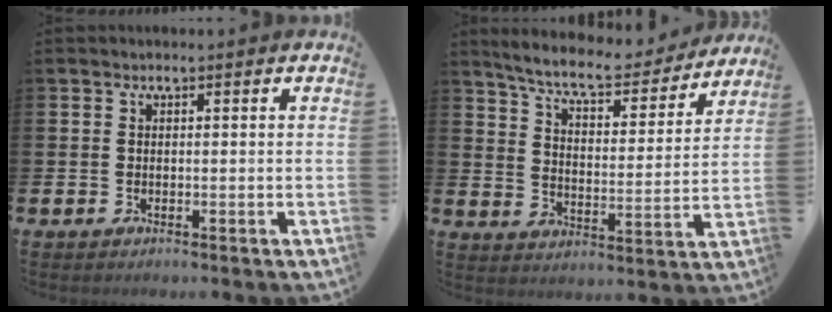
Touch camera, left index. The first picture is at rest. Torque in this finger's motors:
{"motor_torque": [1.06, -1.07, 0.35, 0.14]}